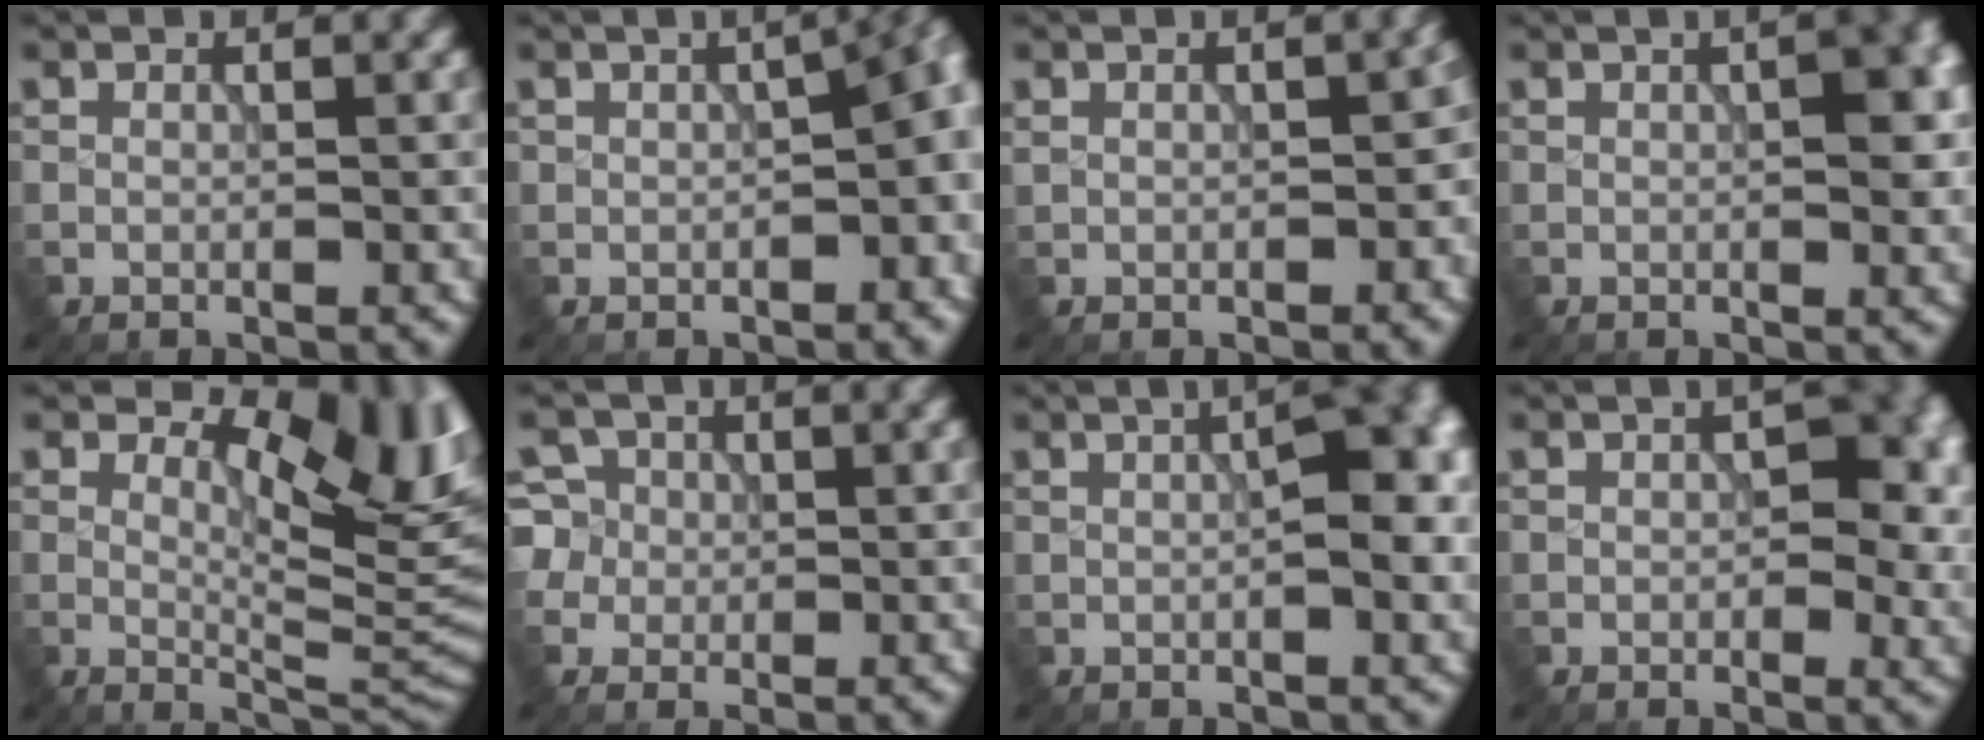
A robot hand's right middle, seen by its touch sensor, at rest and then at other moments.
{"total": 7.8, "force": [0.0, 4.1, 6.7], "torque": [-0.066, 0.000, -0.002]}
{"total": 4.3, "force": [0.0, 2.5, 3.5], "torque": [-0.048, -0.004, 0.007]}
{"total": 5.3, "force": [0.6, 2.3, 4.7], "torque": [-0.047, 0.005, 0.012]}
{"total": 10.6, "force": [3.7, 4.8, 8.7], "torque": [-0.113, -0.002, 0.055]}
{"total": 4.6, "force": [0.5, 4.4, 1.1], "torque": [-0.018, 0.031, -0.004]}
{"total": 8.4, "force": [0.8, 3.7, 7.6], "torque": [-0.057, 0.025, 0.005]}
{"total": 7.4, "force": [0.7, 4.3, 6.0], "torque": [-0.055, 0.002, 0.005]}